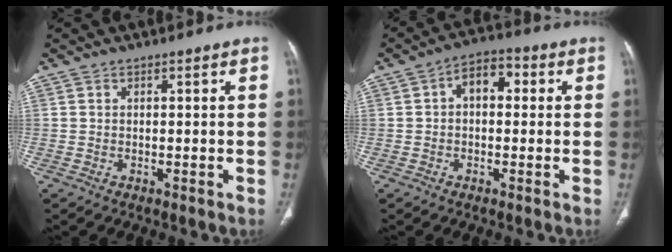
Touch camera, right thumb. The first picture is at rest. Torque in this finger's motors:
{"motor_torque": [0.89, 2.77, 0.89, -0.10, 0.03]}